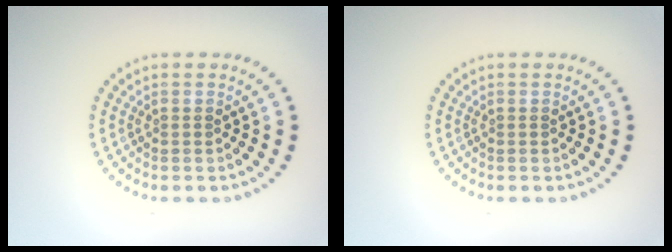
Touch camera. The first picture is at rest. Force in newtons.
{"total": 0.0}